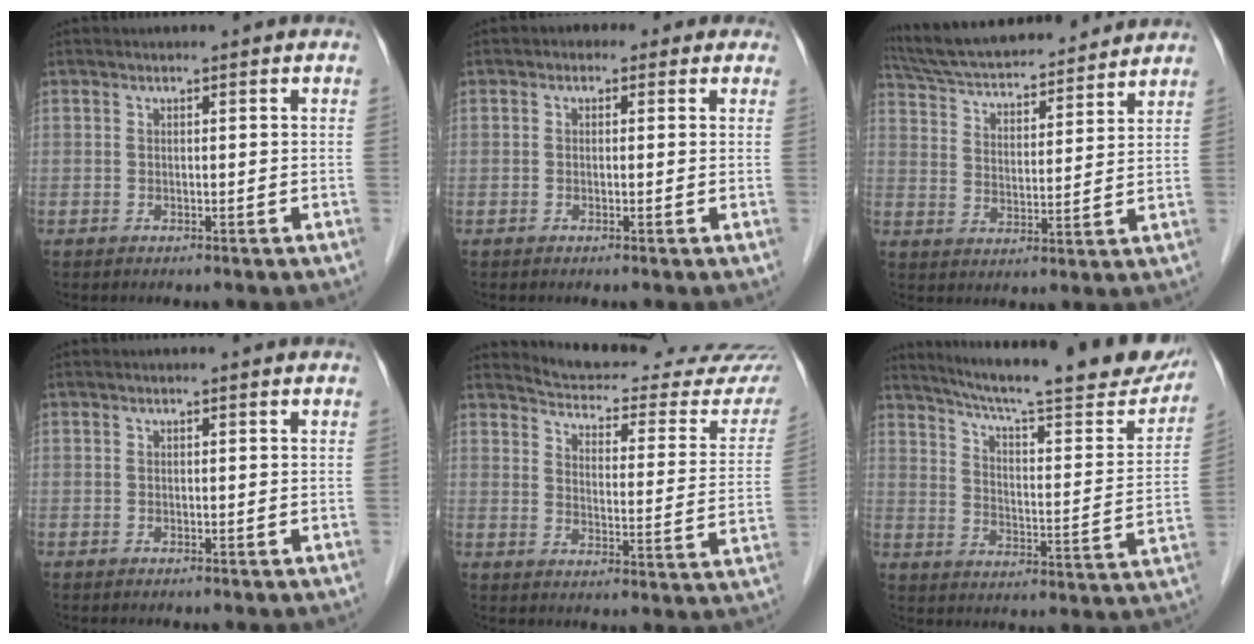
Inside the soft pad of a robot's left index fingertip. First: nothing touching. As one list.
[{"total": 2.2, "force": [0.8, 1.8, 1.0], "torque": [-0.007, 0.015, 0.000]}, {"total": 19.1, "force": [17.5, 3.5, 6.7], "torque": [-0.119, 0.030, 0.271]}, {"total": 0.0}, {"total": 22.0, "force": [21.1, 3.1, 5.2], "torque": [-0.062, -0.088, 0.243]}, {"total": 24.7, "force": [21.8, 3.0, 11.2], "torque": [-0.170, -0.047, 0.283]}]